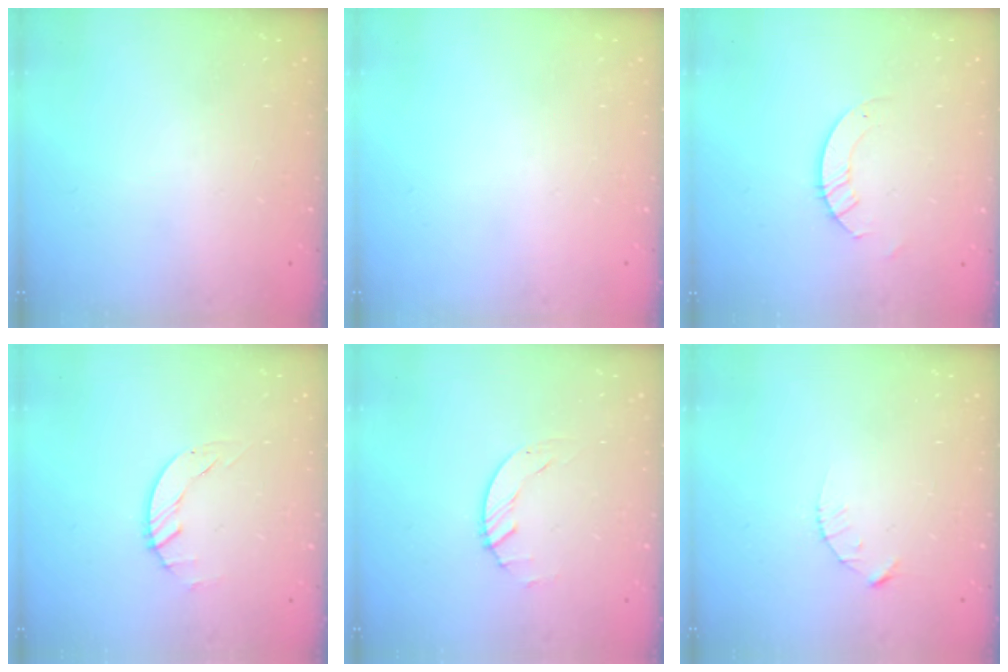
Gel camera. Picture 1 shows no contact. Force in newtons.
{"total": 0.0}
{"total": 2.6, "press": 2.6, "slide": 0.2}
{"total": 1.5, "press": 1.4, "slide": 0.3}
{"total": 0.8, "press": 0.8, "slide": 0.2}
{"total": 2.1, "press": 2.1, "slide": 0.3}